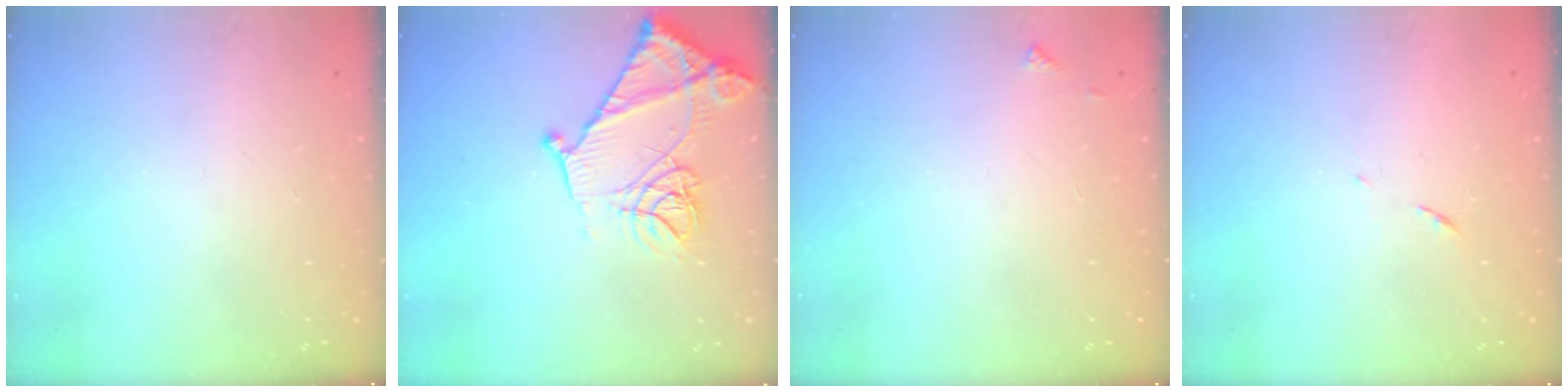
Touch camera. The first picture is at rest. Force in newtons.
{"total": 17.4, "press": 17.4, "slide": 1.3}
{"total": 3.8, "press": 3.7, "slide": 0.6}
{"total": 5.6, "press": 5.6, "slide": 0.4}